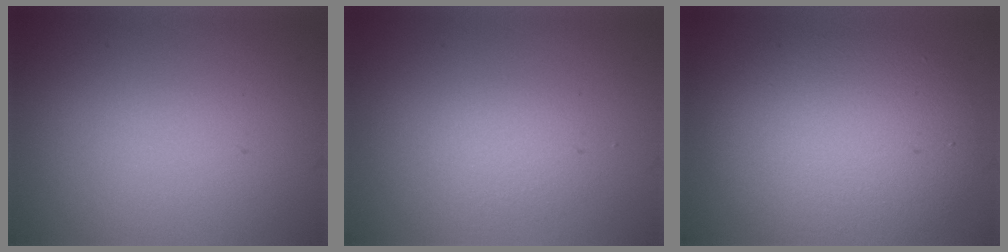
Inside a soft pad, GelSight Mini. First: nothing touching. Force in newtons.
{"total": 1.3, "press": 1.3, "slide": 0.1}
{"total": 7.8, "press": 7.8, "slide": 0.6}